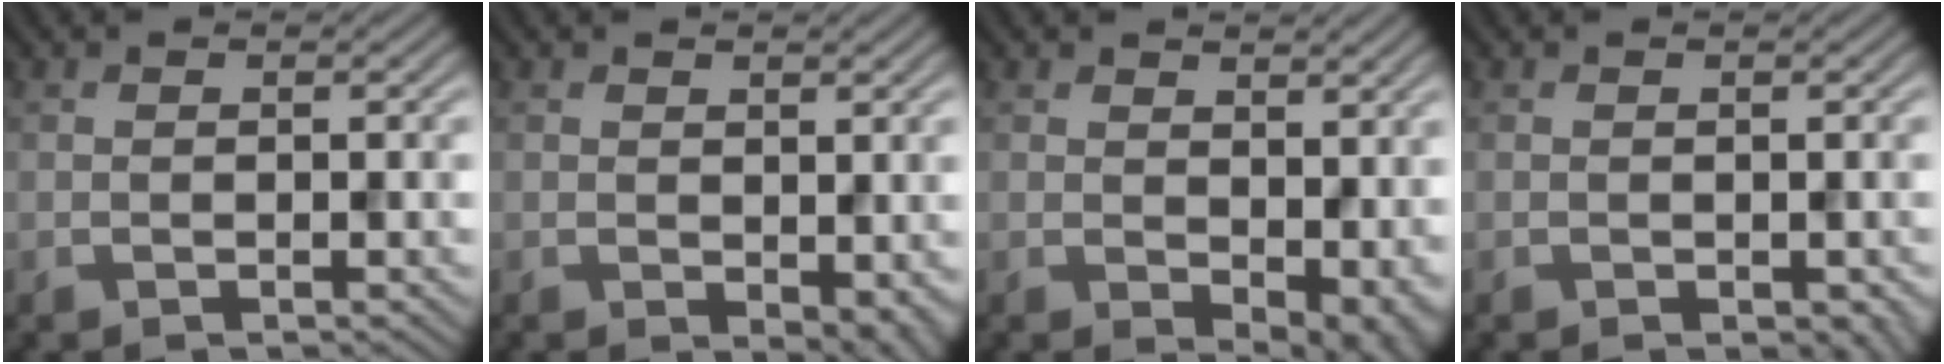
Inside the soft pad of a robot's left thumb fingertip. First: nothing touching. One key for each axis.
{"total": 3.3, "fx": -0.5, "fy": 1.9, "fz": 2.6, "tx": -0.035, "ty": -0.012, "tz": -0.002}
{"total": 6.4, "fx": 0.3, "fy": 4.0, "fz": 5.0, "tx": -0.067, "ty": -0.024, "tz": 0.019}
{"total": 1.3, "fx": -0.5, "fy": 0.7, "fz": 1.0, "tx": -0.018, "ty": -0.009, "tz": -0.004}